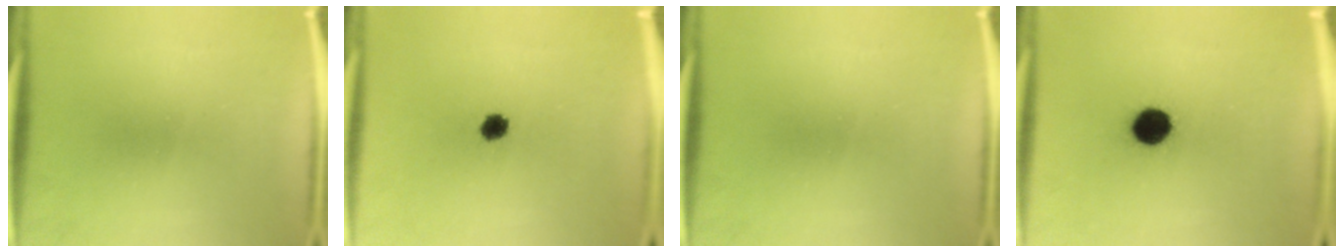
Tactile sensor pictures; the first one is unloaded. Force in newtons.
{"total": 3.0}
{"total": 0.0}
{"total": 7.9}